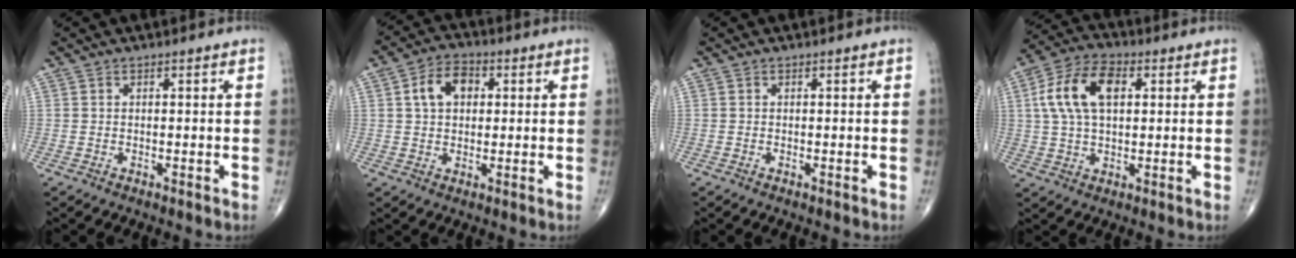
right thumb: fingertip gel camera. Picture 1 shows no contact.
{"total": 7.5, "force": [1.7, 5.2, 5.1], "torque": [-0.076, 0.012, 0.024]}
{"total": 0.0}
{"total": 12.4, "force": [2.8, 7.1, 9.8], "torque": [-0.185, 0.018, 0.048]}